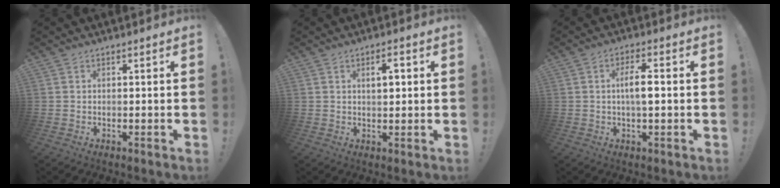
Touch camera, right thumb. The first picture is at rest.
{"total": 3.9, "force": [1.1, 1.7, 3.4], "torque": [-0.041, -0.003, 0.010]}
{"total": 6.1, "force": [-0.2, 1.7, 5.8], "torque": [-0.112, 0.007, -0.008]}